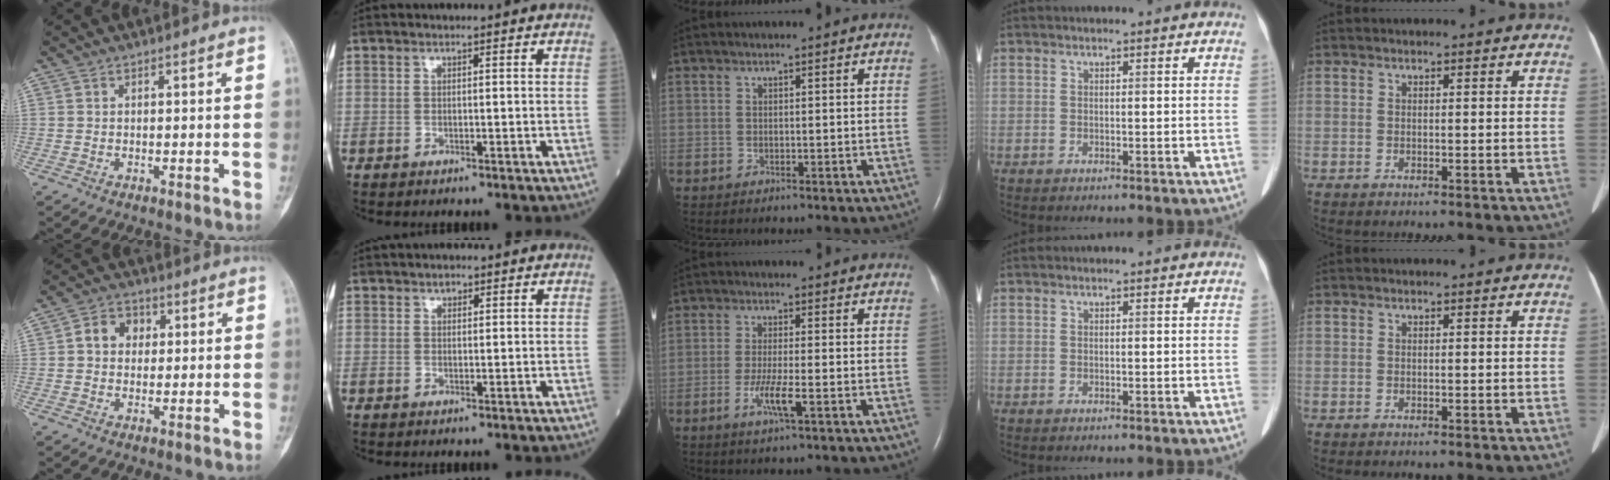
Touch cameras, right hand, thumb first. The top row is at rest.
{"thumb": {"total": 5.8, "force": [1.0, 4.7, 3.1], "torque": [-0.025, 0.011, 0.008]}, "index": {"total": 1.0, "force": [0.6, 0.6, 0.4], "torque": [-0.005, -0.003, 0.008]}, "middle": {"total": 4.2, "force": [-1.7, 0.0, 3.9], "torque": [-0.080, -0.008, -0.032]}}